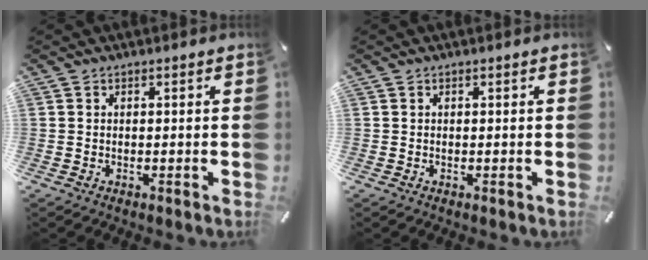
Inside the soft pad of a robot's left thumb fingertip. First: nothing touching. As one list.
[{"total": 0.0}]